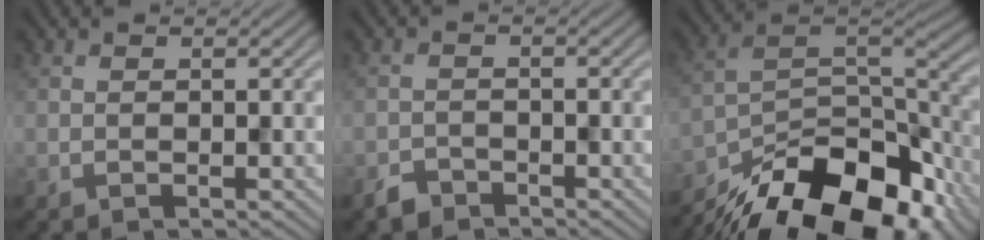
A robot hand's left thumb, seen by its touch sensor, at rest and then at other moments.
{"total": 2.2, "force": [-1.9, 1.0, 0.4], "torque": [-0.006, 0.001, -0.042]}
{"total": 18.4, "force": [-13.3, 7.4, 10.2], "torque": [-0.203, -0.033, -0.210]}